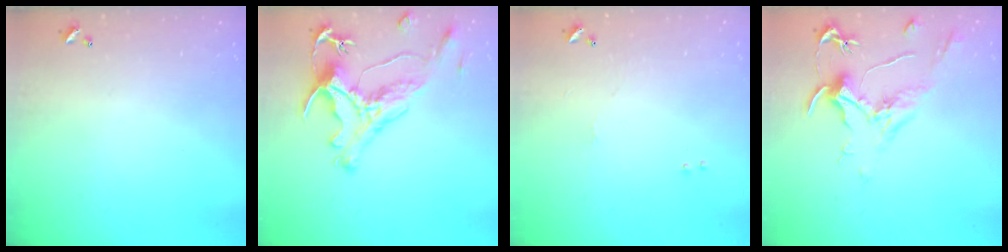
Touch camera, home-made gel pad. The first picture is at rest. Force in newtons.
{"total": 1.9, "press": 1.4, "slide": 1.2}
{"total": 1.8, "press": 1.8, "slide": 0.6}
{"total": 2.1, "press": 2.0, "slide": 0.8}